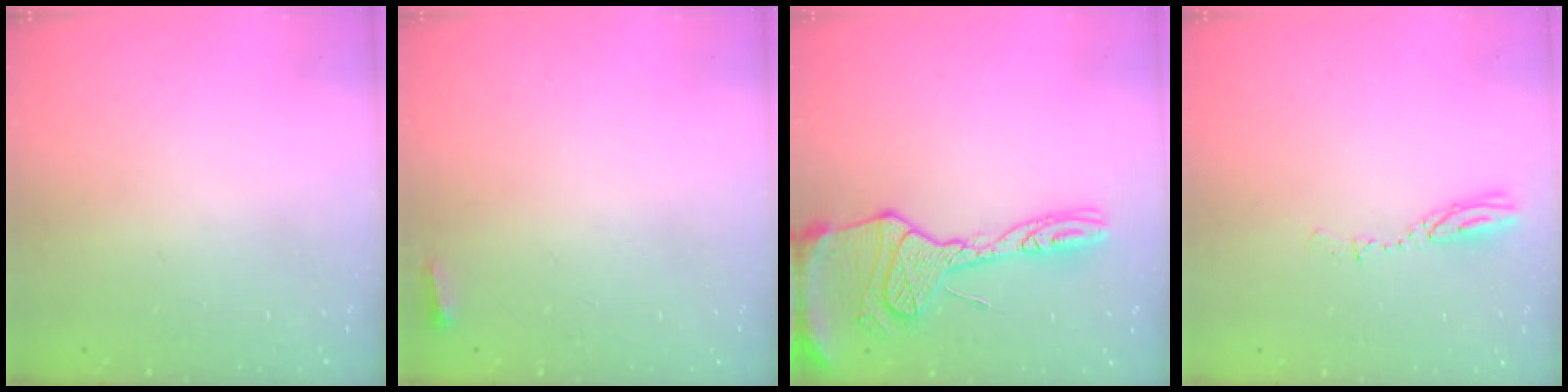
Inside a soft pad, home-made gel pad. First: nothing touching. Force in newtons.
{"total": 2.7, "press": 2.6, "slide": 0.9}
{"total": 17.8, "press": 17.7, "slide": 1.7}
{"total": 3.4, "press": 3.4, "slide": 0.2}